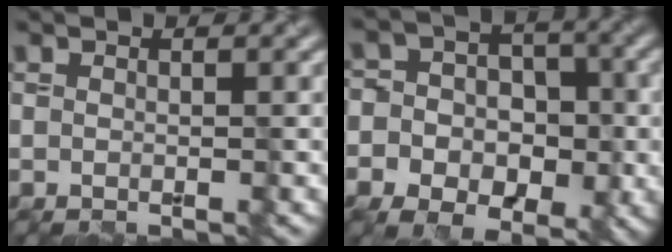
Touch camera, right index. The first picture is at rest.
{"total": 8.5, "force": [-3.5, 7.1, 3.2], "torque": [-0.034, 0.009, -0.069]}